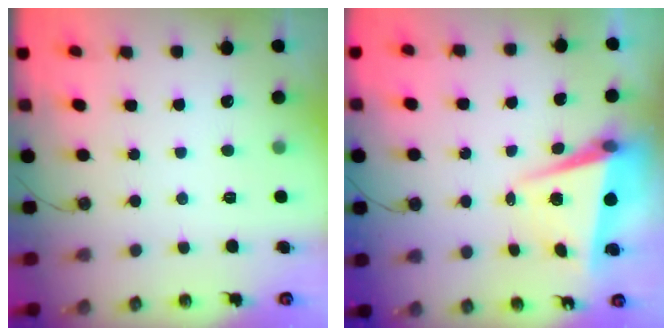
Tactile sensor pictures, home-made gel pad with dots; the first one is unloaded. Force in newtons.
{"total": 6.5, "press": 6.4, "slide": 1.0}